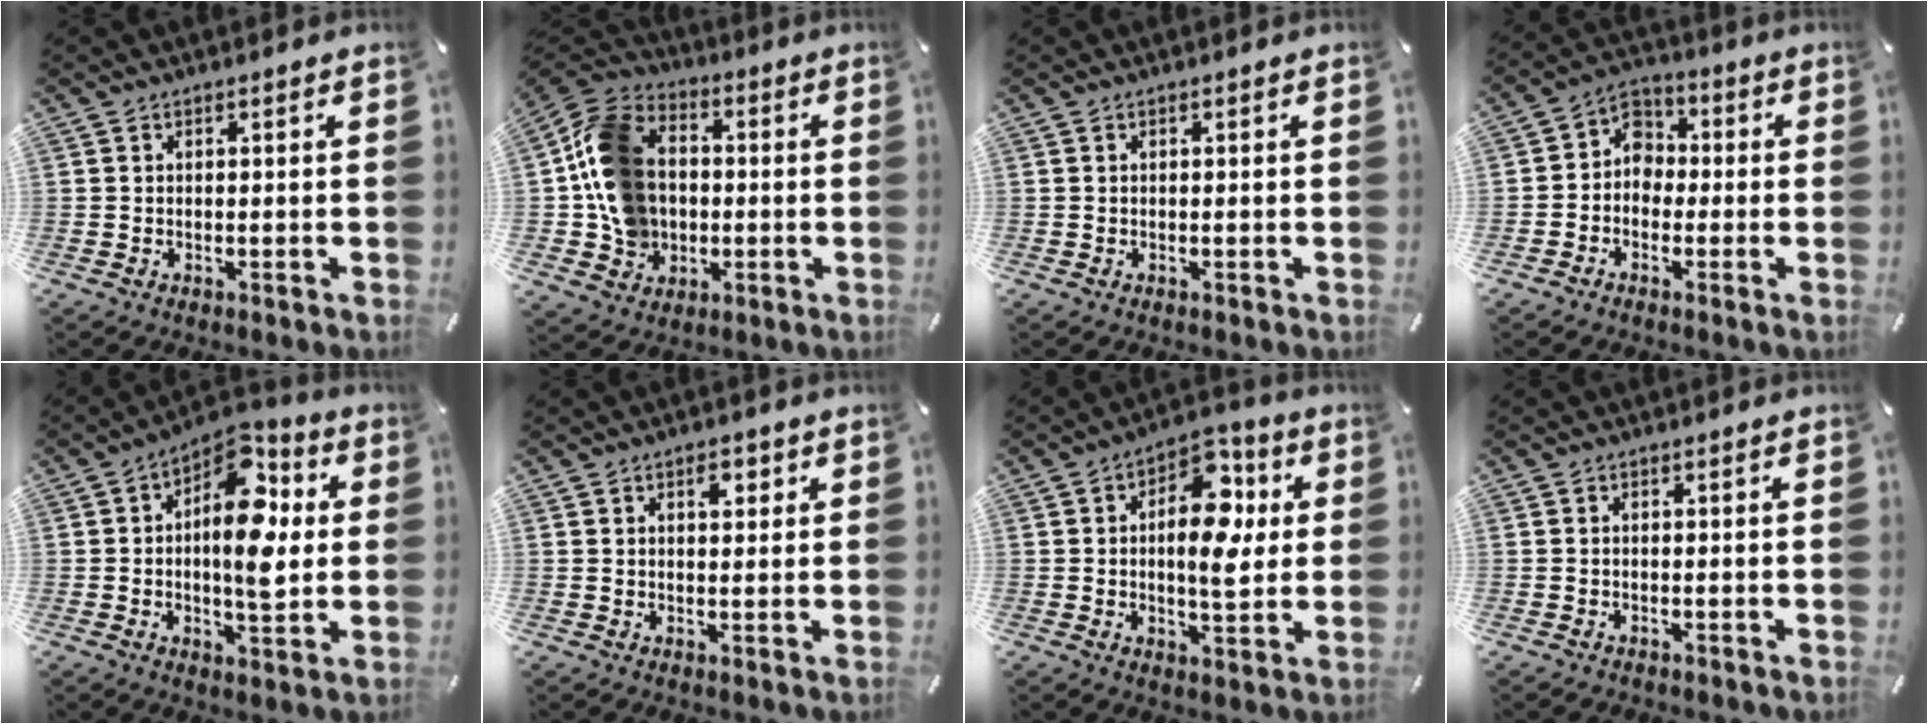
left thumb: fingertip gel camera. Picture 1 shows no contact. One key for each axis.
{"total": 14.7, "fx": -0.9, "fy": 12.9, "fz": 7.0, "tx": -0.161, "ty": 0.019, "tz": -0.011}
{"total": 0.0}
{"total": 5.8, "fx": -1.9, "fy": 5.2, "fz": 1.9, "tx": -0.045, "ty": 0.020, "tz": -0.040}
{"total": 14.6, "fx": 3.1, "fy": 8.1, "fz": 11.7, "tx": -0.168, "ty": -0.030, "tz": 0.049}
{"total": 3.3, "fx": 1.3, "fy": 2.0, "fz": 2.3, "tx": -0.017, "ty": -0.007, "tz": 0.014}
{"total": 12.5, "fx": 2.8, "fy": 7.4, "fz": 9.7, "tx": -0.124, "ty": -0.022, "tz": 0.046}
{"total": 0.5, "fx": -0.3, "fy": 0.4, "fz": 0.1, "tx": -0.002, "ty": 0.002, "tz": -0.008}